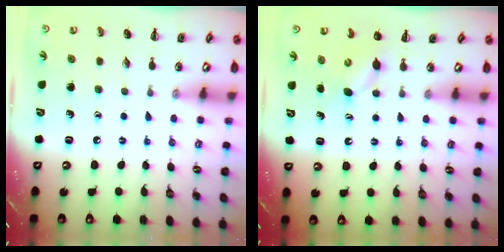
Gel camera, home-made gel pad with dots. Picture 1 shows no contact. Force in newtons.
{"total": 3.6, "press": 3.5, "slide": 0.7}